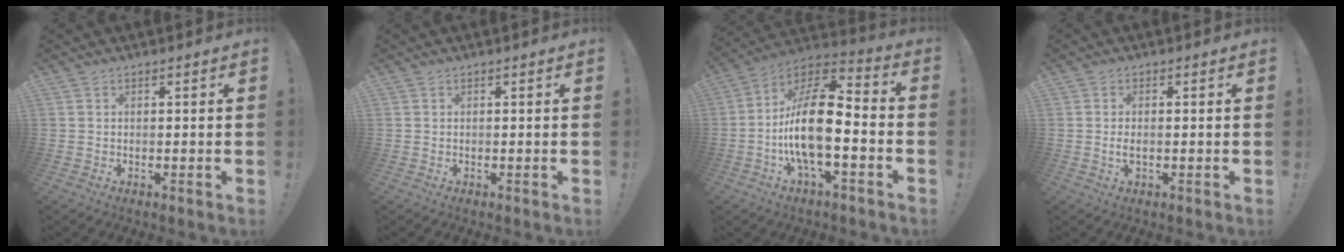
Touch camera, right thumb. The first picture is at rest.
{"total": 0.0}
{"total": 19.0, "force": [-4.3, 7.7, 16.8], "torque": [-0.323, 0.022, -0.078]}
{"total": 2.2, "force": [-0.5, 0.7, 2.0], "torque": [-0.041, 0.000, -0.012]}